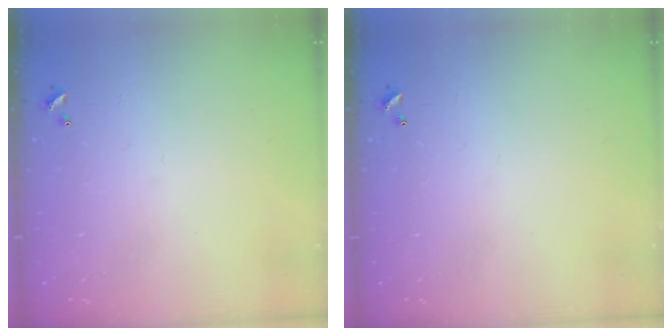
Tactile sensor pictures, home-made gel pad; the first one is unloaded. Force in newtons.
{"total": 0.0}